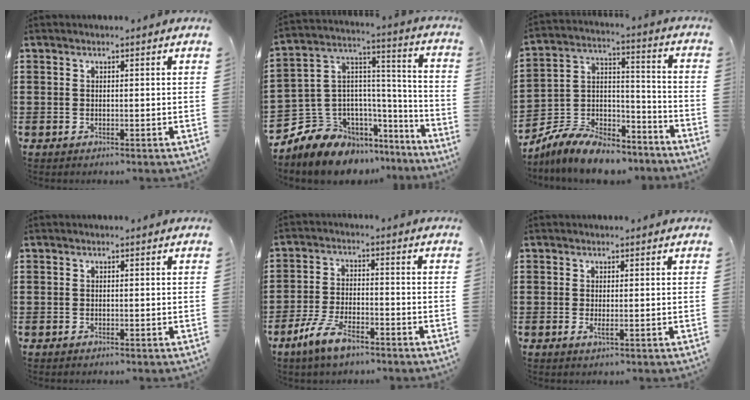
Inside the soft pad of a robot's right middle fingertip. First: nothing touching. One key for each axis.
{"total": 9.4, "fx": -7.4, "fy": 5.7, "fz": 0.3, "tx": -0.047, "ty": -0.006, "tz": -0.144}
{"total": 8.3, "fx": -7.4, "fy": 3.2, "fz": 2.0, "tx": -0.048, "ty": 0.017, "tz": -0.146}
{"total": 0.5, "fx": -0.5, "fy": 0.1, "fz": 0.1, "tx": -0.004, "ty": 0.000, "tz": -0.010}
{"total": 7.1, "fx": -4.8, "fy": 2.4, "fz": 4.5, "tx": -0.105, "ty": 0.000, "tz": -0.094}
{"total": 1.3, "fx": -0.3, "fy": 0.4, "fz": 1.2, "tx": -0.024, "ty": 0.001, "tz": -0.006}